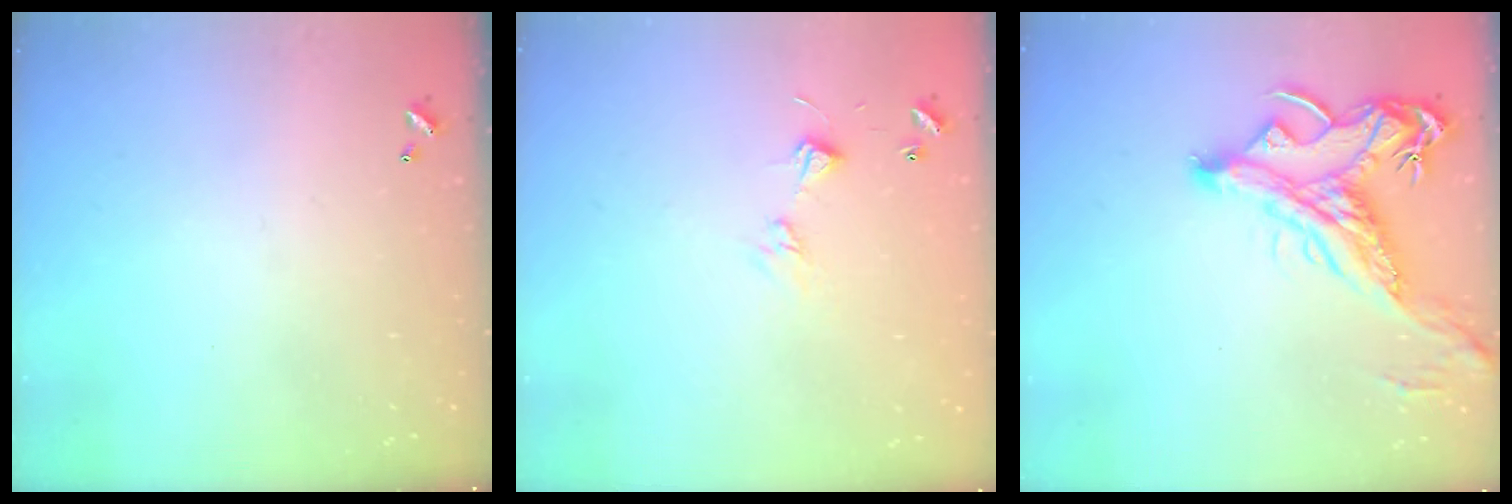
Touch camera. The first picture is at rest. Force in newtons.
{"total": 4.6, "press": 4.6, "slide": 0.6}
{"total": 5.6, "press": 5.4, "slide": 1.6}